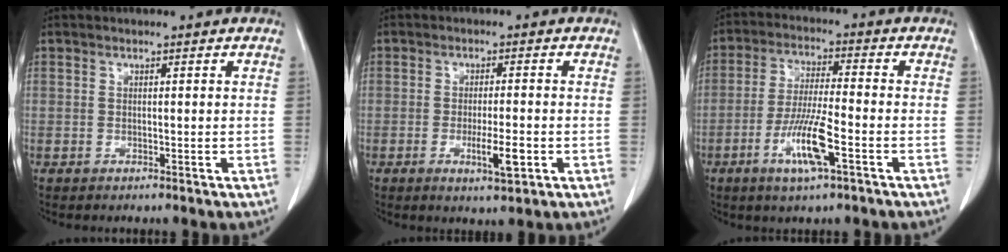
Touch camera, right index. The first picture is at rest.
{"total": 4.7, "force": [-1.5, 0.7, 4.4], "torque": [-0.076, -0.005, -0.020]}
{"total": 9.2, "force": [-3.9, 0.6, 8.3], "torque": [-0.164, -0.011, -0.074]}